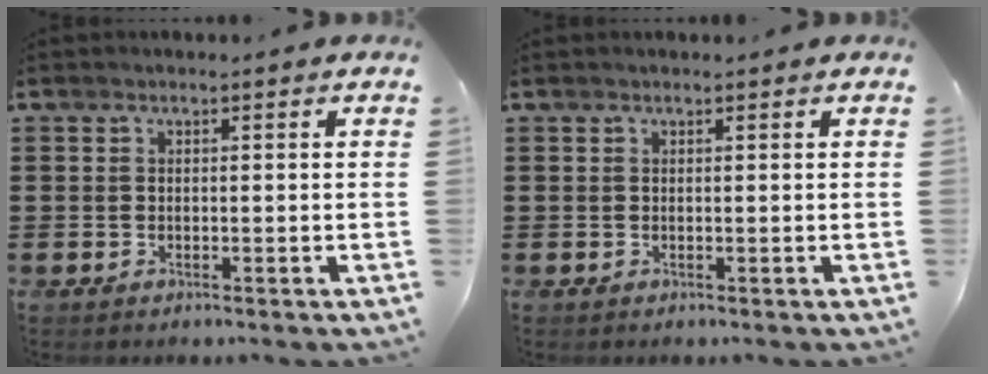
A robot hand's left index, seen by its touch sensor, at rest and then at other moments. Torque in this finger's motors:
{"motor_torque": [0.03, 0.10, -0.03, -0.01]}